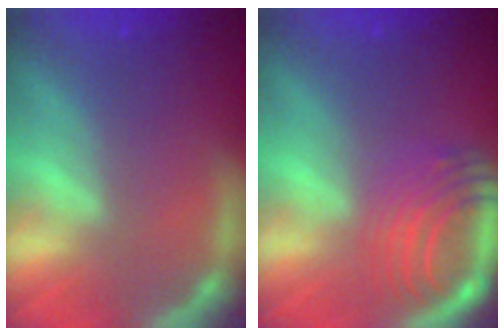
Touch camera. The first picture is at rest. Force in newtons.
{"total": 7.1}